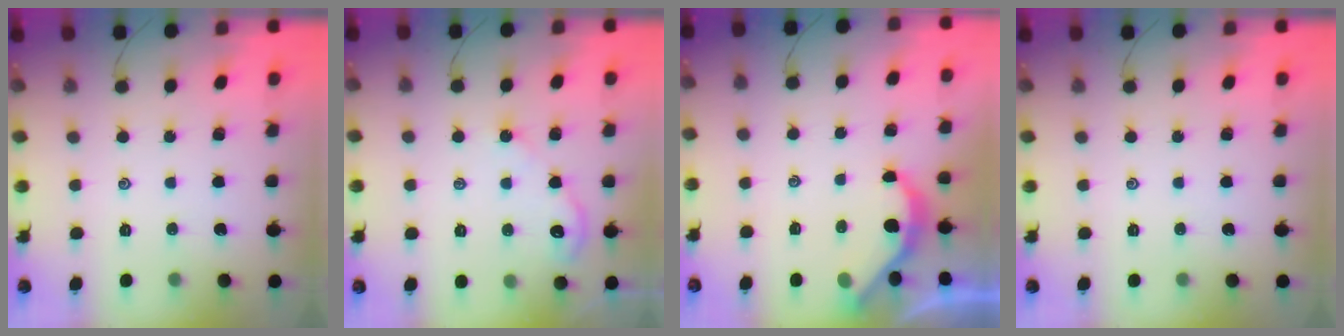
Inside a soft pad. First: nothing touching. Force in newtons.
{"total": 4.4, "press": 4.3, "slide": 0.7}
{"total": 4.1, "press": 4.1, "slide": 0.4}
{"total": 0.0}